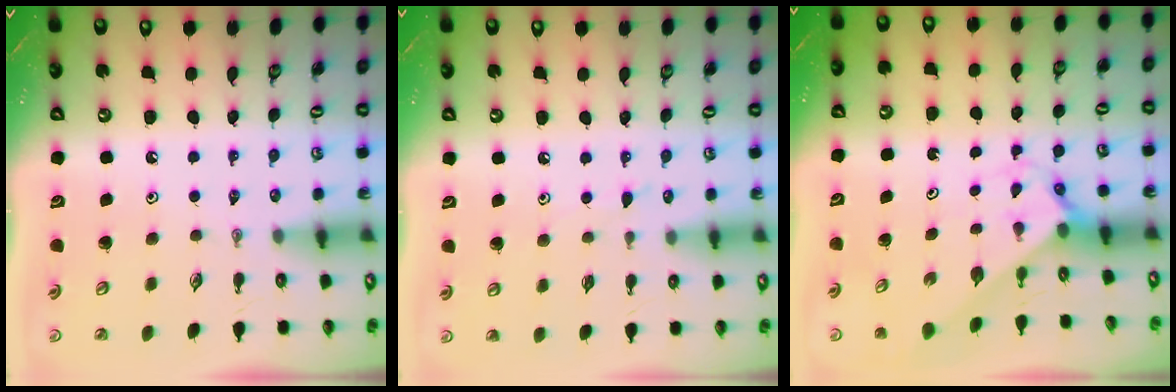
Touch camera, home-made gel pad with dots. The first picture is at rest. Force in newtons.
{"total": 3.8, "press": 3.8, "slide": 0.4}
{"total": 2.3, "press": 2.3, "slide": 0.2}